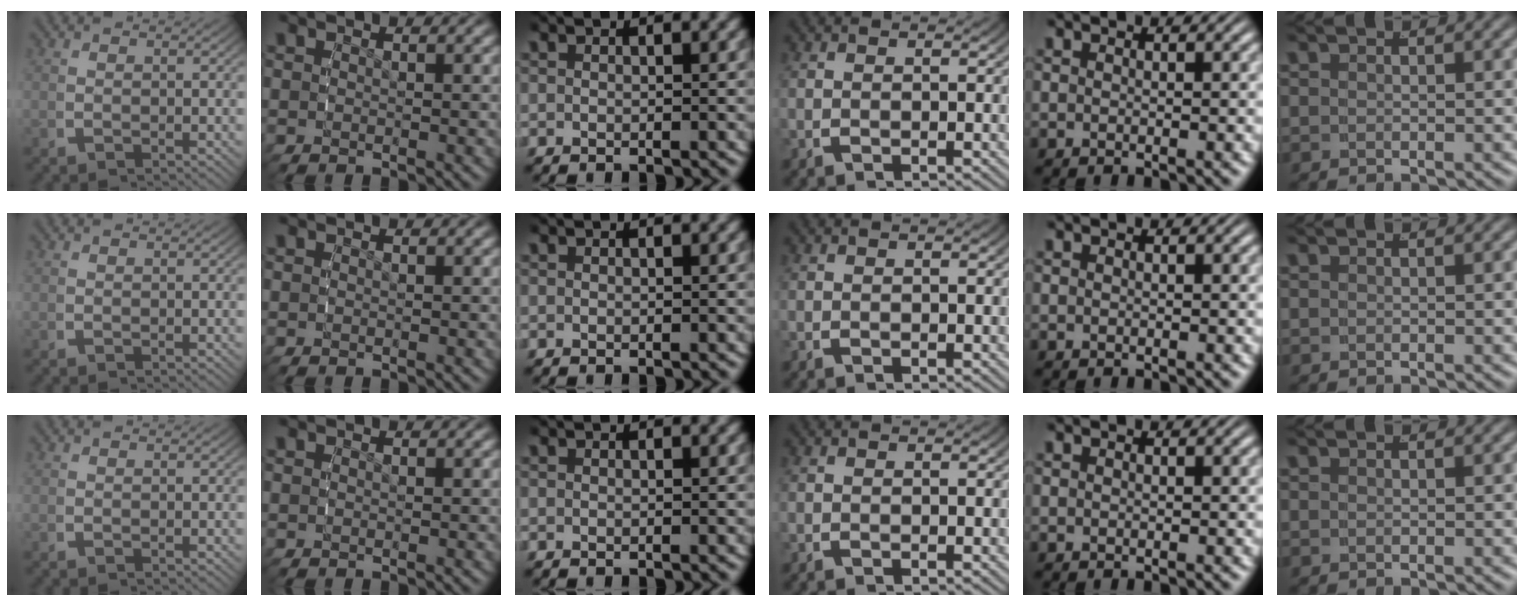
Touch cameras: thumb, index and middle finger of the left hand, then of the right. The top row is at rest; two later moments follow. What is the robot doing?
{"motion": "reach", "object": "scarf"}